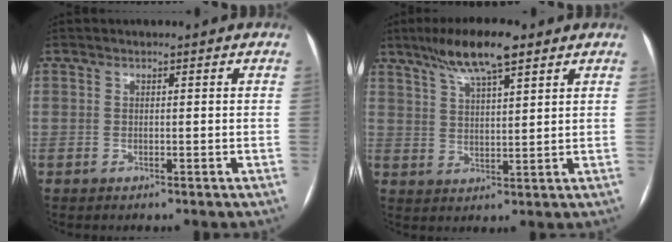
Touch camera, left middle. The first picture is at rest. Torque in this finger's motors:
{"motor_torque": [0.34, -0.35, 0.08, 0.03]}